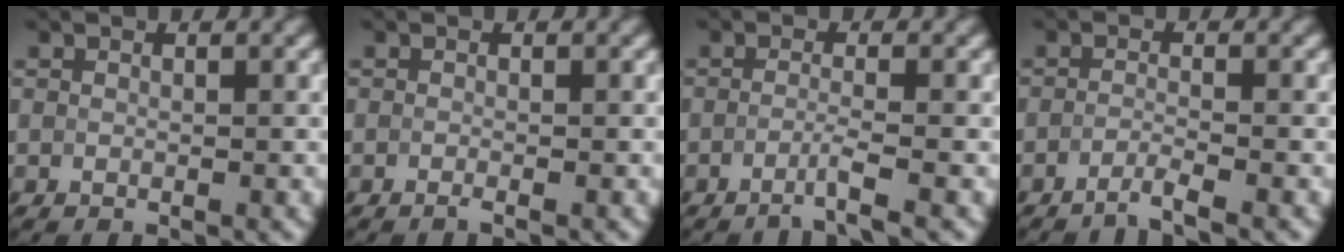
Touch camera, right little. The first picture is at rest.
{"total": 0.9, "force": [-0.9, 0.1, 0.3], "torque": [0.000, -0.008, -0.014]}
{"total": 1.8, "force": [-1.7, -0.3, 0.6], "torque": [-0.004, 0.002, -0.043]}
{"total": 2.0, "force": [-1.9, -0.2, 0.2], "torque": [0.001, 0.001, -0.046]}